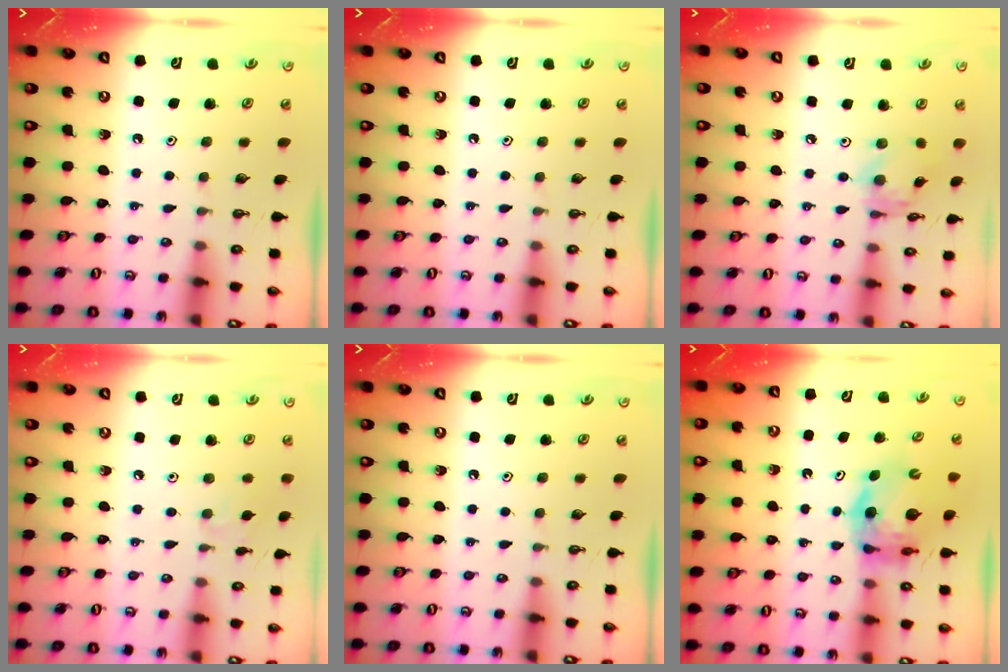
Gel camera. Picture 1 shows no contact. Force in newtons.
{"total": 0.0}
{"total": 6.6, "press": 6.6, "slide": 0.4}
{"total": 2.8, "press": 2.8, "slide": 0.5}
{"total": 0.0}
{"total": 9.7, "press": 9.7, "slide": 1.2}